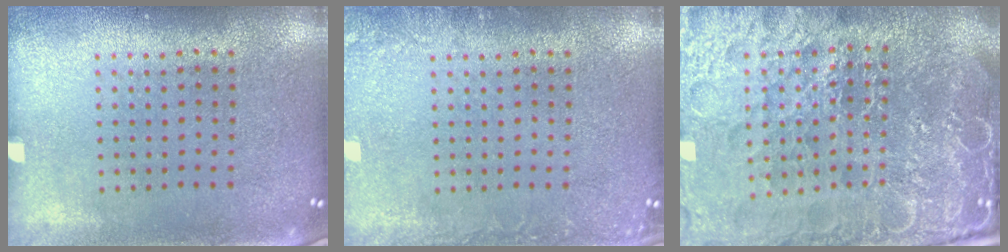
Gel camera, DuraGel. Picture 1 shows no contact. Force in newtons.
{"total": 1.7, "press": 1.7, "slide": 0.3}
{"total": 6.8, "press": 6.0, "slide": 3.3}